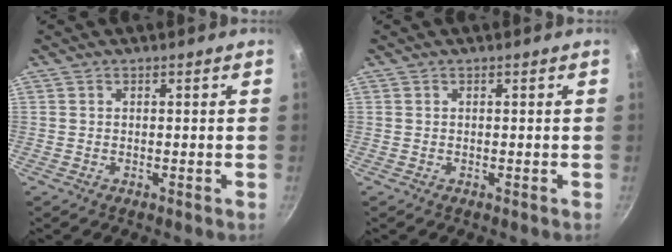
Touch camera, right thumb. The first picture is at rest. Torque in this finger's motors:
{"motor_torque": [0.00, 0.00, 0.01, 0.02, 0.00]}